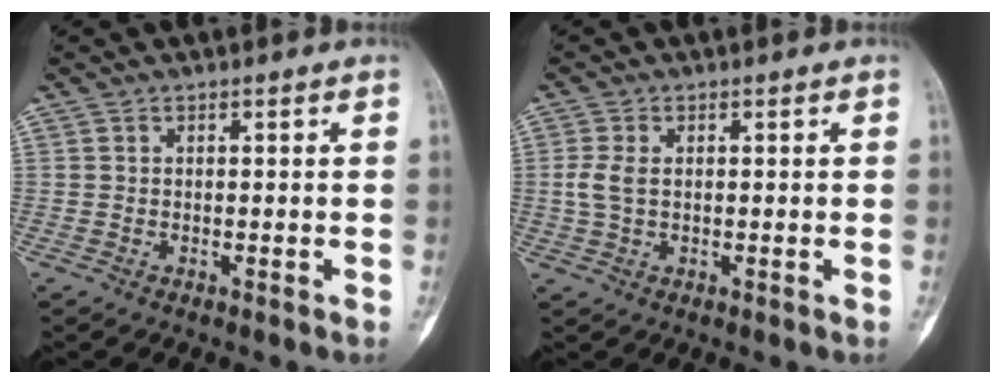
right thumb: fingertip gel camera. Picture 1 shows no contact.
{"total": 3.3, "force": [0.3, 1.9, 2.7], "torque": [-0.073, 0.005, 0.008]}